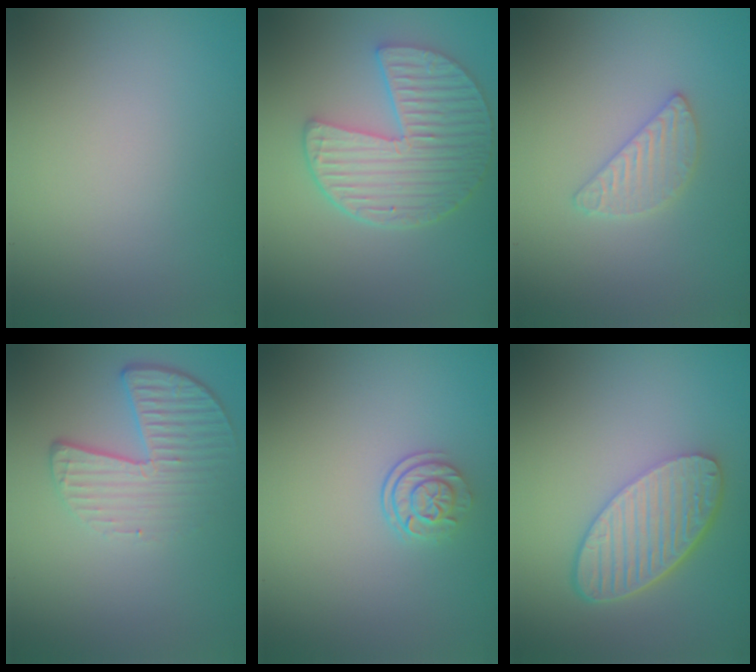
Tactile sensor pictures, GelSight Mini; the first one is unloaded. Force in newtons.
{"total": 5.7, "press": 4.7, "slide": 3.3}
{"total": 2.0, "press": 2.0, "slide": 0.2}
{"total": 4.4, "press": 2.8, "slide": 3.3}
{"total": 2.3, "press": 1.7, "slide": 1.5}
{"total": 5.6, "press": 4.2, "slide": 3.8}